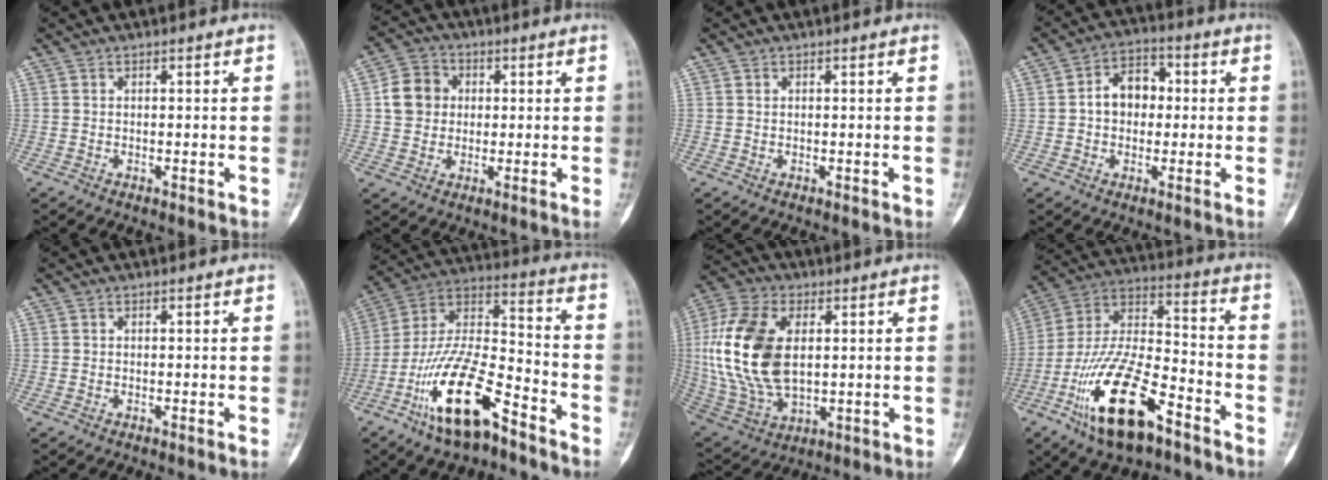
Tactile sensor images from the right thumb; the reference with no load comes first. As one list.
[{"total": 7.2, "force": [0.9, 6.3, 3.4], "torque": [-0.043, 0.010, 0.006]}, {"total": 0.0}, {"total": 7.8, "force": [0.5, 5.7, 5.3], "torque": [-0.060, 0.021, -0.002]}, {"total": 0.0}, {"total": 19.0, "force": [-10.9, 6.7, 14.1], "torque": [-0.267, 0.074, -0.204]}, {"total": 19.5, "force": [2.3, 11.5, 15.6], "torque": [-0.330, -0.007, 0.048]}, {"total": 20.8, "force": [-11.1, 8.2, 15.5], "torque": [-0.303, 0.062, -0.203]}]